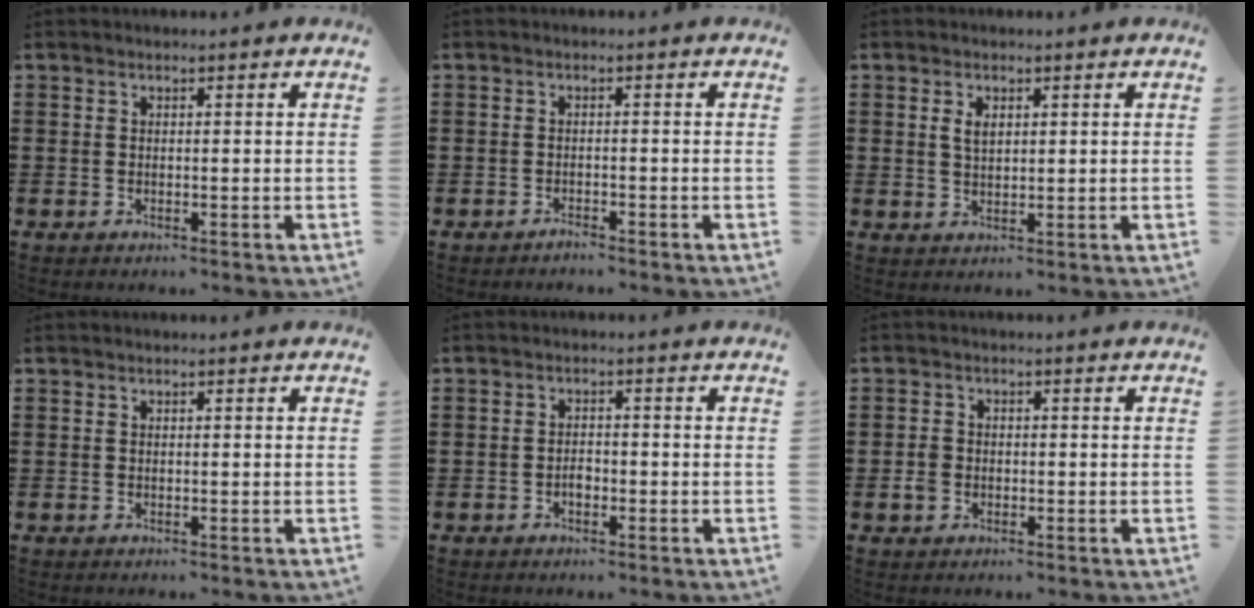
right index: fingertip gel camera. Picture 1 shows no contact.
{"total": 1.1, "force": [-1.1, 0.0, 0.0], "torque": [-0.003, 0.001, -0.022]}
{"total": 2.2, "force": [0.8, 1.2, 1.7], "torque": [-0.035, 0.005, 0.014]}
{"total": 0.0}
{"total": 1.7, "force": [-0.8, 1.0, 1.1], "torque": [-0.023, 0.001, -0.015]}
{"total": 2.2, "force": [-0.7, 1.8, 1.1], "torque": [-0.030, 0.001, -0.016]}